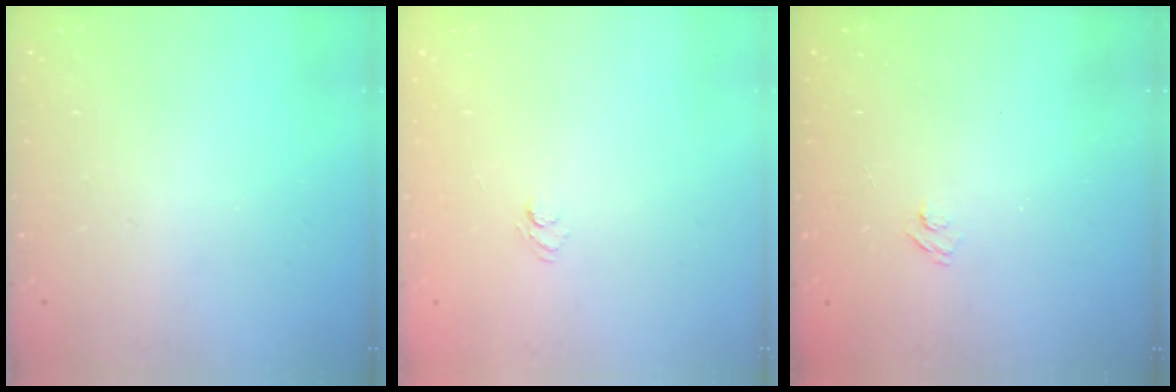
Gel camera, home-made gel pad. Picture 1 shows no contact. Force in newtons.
{"total": 4.2, "press": 4.0, "slide": 1.2}
{"total": 2.7, "press": 2.5, "slide": 0.9}